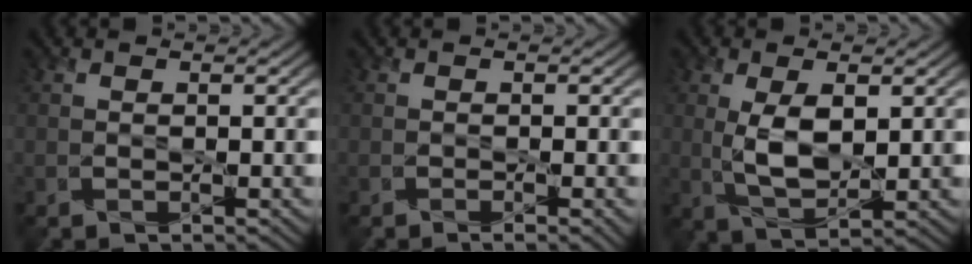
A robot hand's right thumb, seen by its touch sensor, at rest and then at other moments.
{"total": 0.9, "force": [-0.3, 0.0, 0.9], "torque": [-0.014, -0.004, -0.005]}
{"total": 6.3, "force": [0.7, 3.0, 5.5], "torque": [-0.122, -0.003, 0.020]}